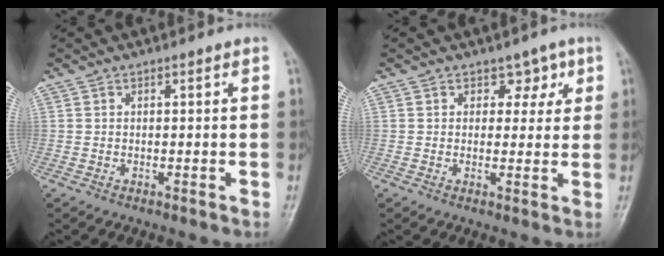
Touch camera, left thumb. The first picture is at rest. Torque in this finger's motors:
{"motor_torque": [-0.17, 0.15, -0.24, 0.08, 0.06]}